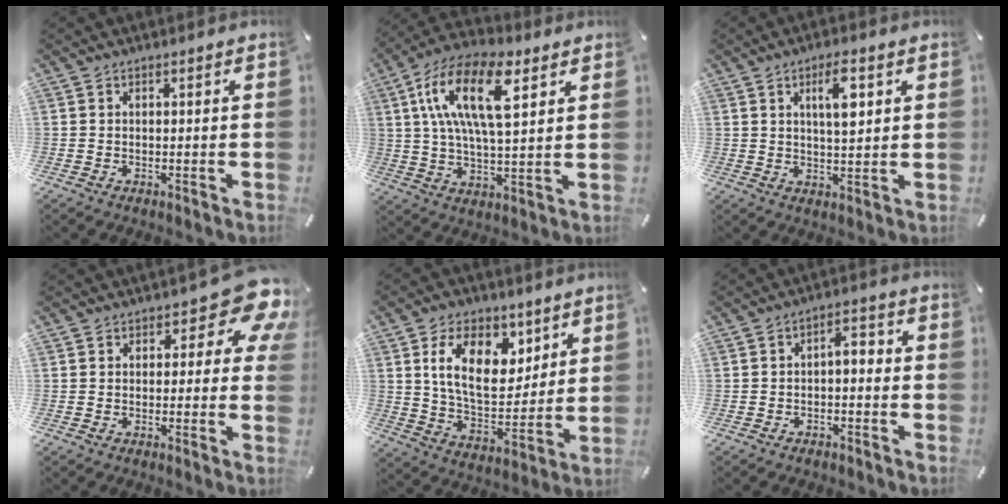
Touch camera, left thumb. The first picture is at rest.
{"total": 17.6, "force": [7.2, 7.5, 14.2], "torque": [-0.284, -0.006, 0.115]}
{"total": 7.2, "force": [2.6, 2.3, 6.3], "torque": [-0.098, -0.008, 0.035]}
{"total": 9.8, "force": [4.2, 4.9, 7.4], "torque": [-0.082, -0.028, 0.069]}
{"total": 15.8, "force": [6.9, 9.8, 10.3], "torque": [-0.166, -0.015, 0.125]}
{"total": 3.9, "force": [-1.8, 2.4, 2.5], "torque": [-0.048, 0.019, -0.040]}